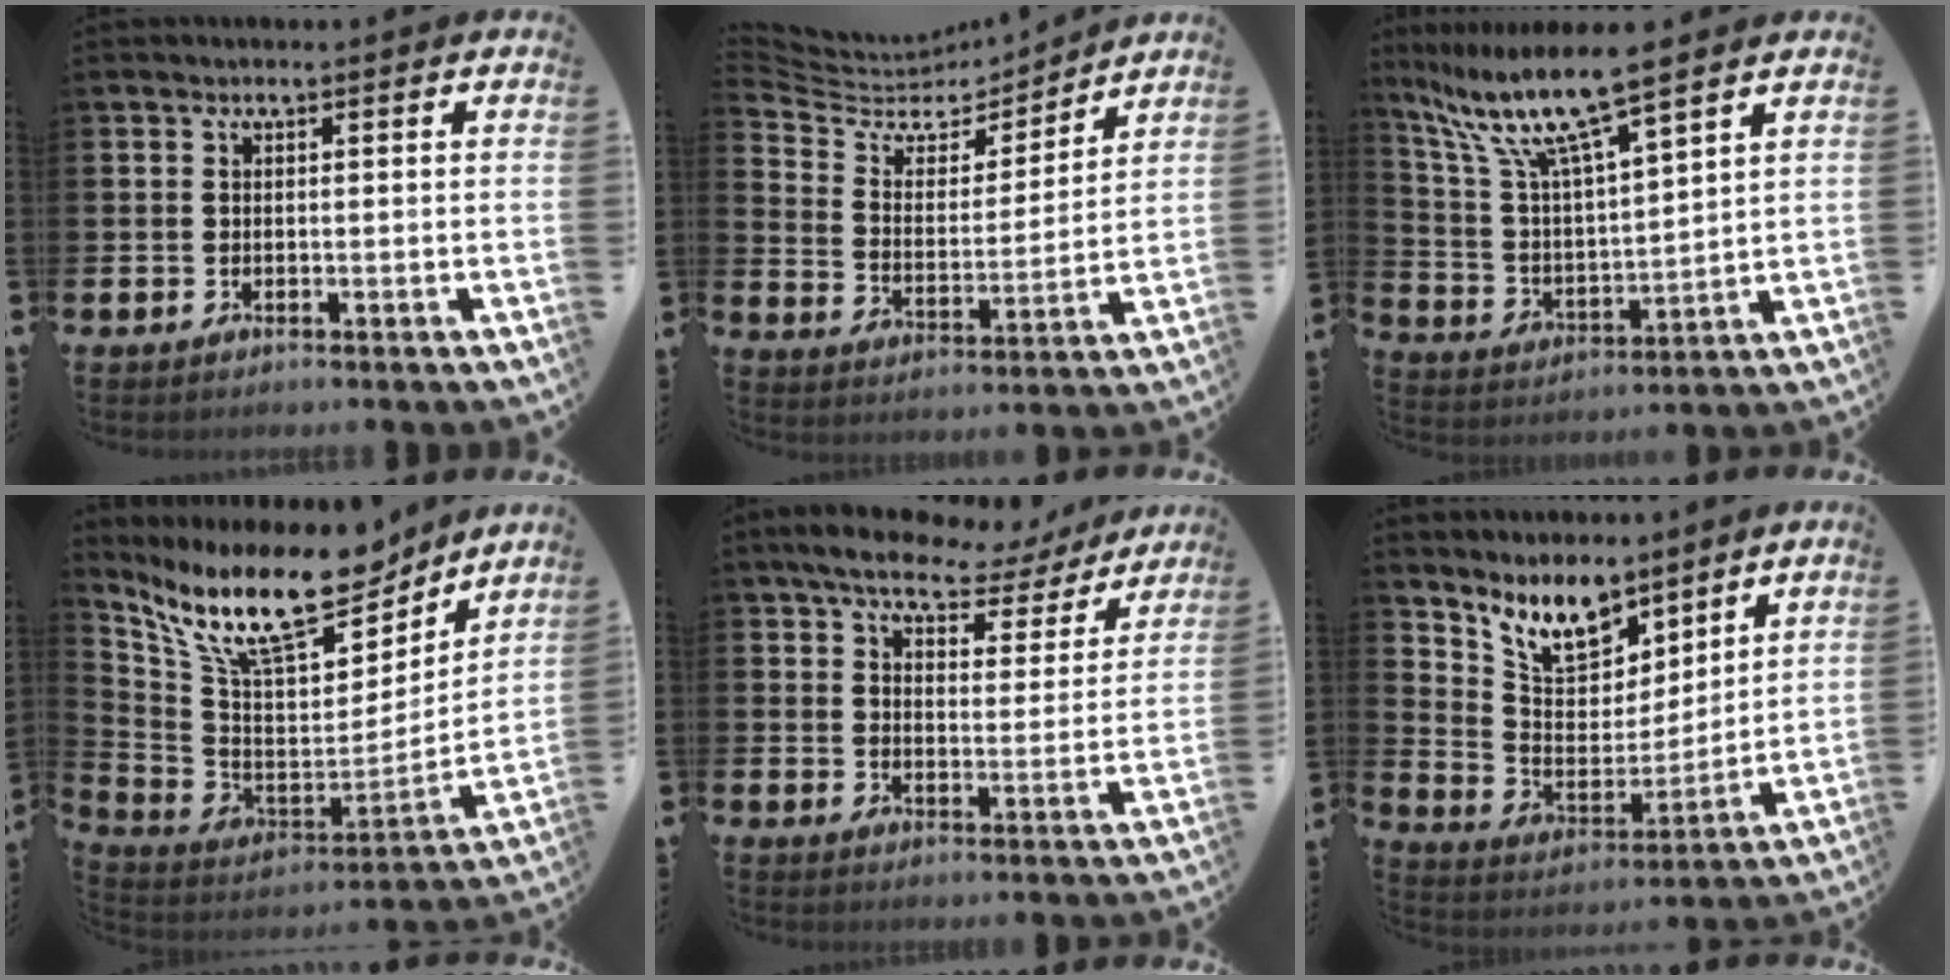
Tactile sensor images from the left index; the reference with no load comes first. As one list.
[{"total": 5.4, "force": [4.4, 2.8, 1.4], "torque": [-0.061, -0.035, 0.070]}, {"total": 10.4, "force": [8.6, 1.3, 5.8], "torque": [-0.146, -0.040, 0.147]}, {"total": 14.0, "force": [11.0, 4.3, 7.4], "torque": [-0.178, -0.067, 0.193]}, {"total": 7.3, "force": [6.5, 2.2, 2.2], "torque": [-0.060, -0.038, 0.111]}, {"total": 10.1, "force": [8.6, 4.2, 3.3], "torque": [-0.093, -0.047, 0.159]}]